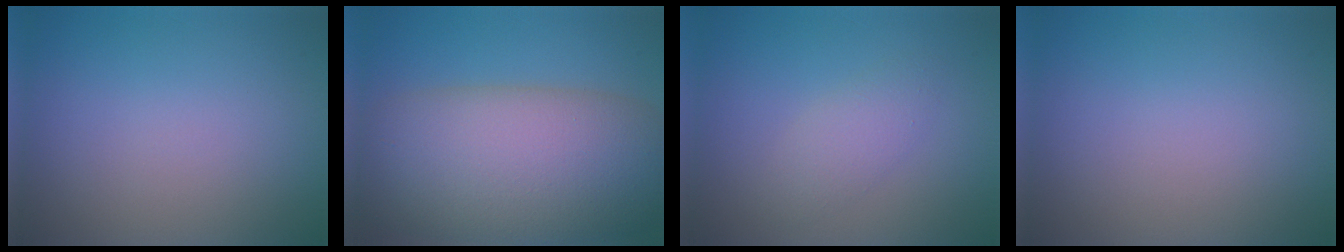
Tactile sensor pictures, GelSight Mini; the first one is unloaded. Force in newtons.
{"total": 13.1, "press": 13.1, "slide": 0.5}
{"total": 2.0, "press": 2.0, "slide": 0.0}
{"total": 0.0}